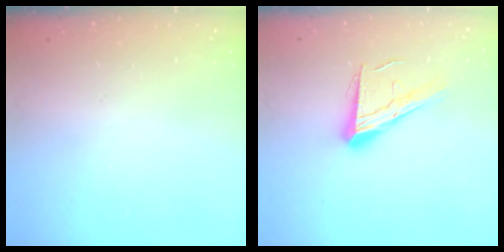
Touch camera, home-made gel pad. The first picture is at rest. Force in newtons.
{"total": 14.0, "press": 13.9, "slide": 1.1}